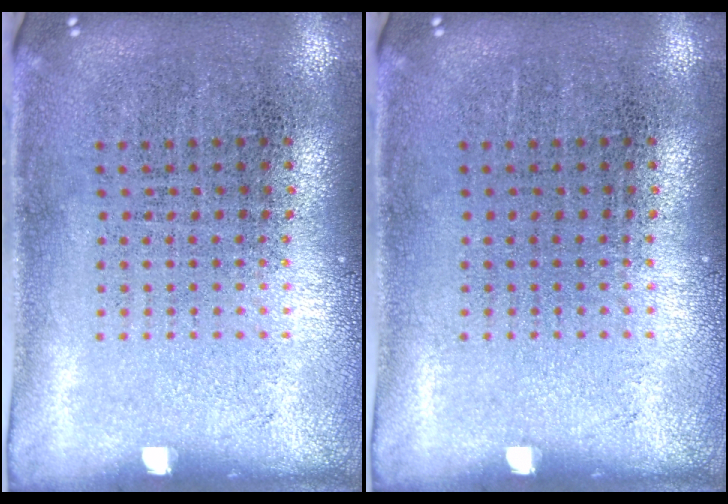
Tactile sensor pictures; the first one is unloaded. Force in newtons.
{"total": 0.0}